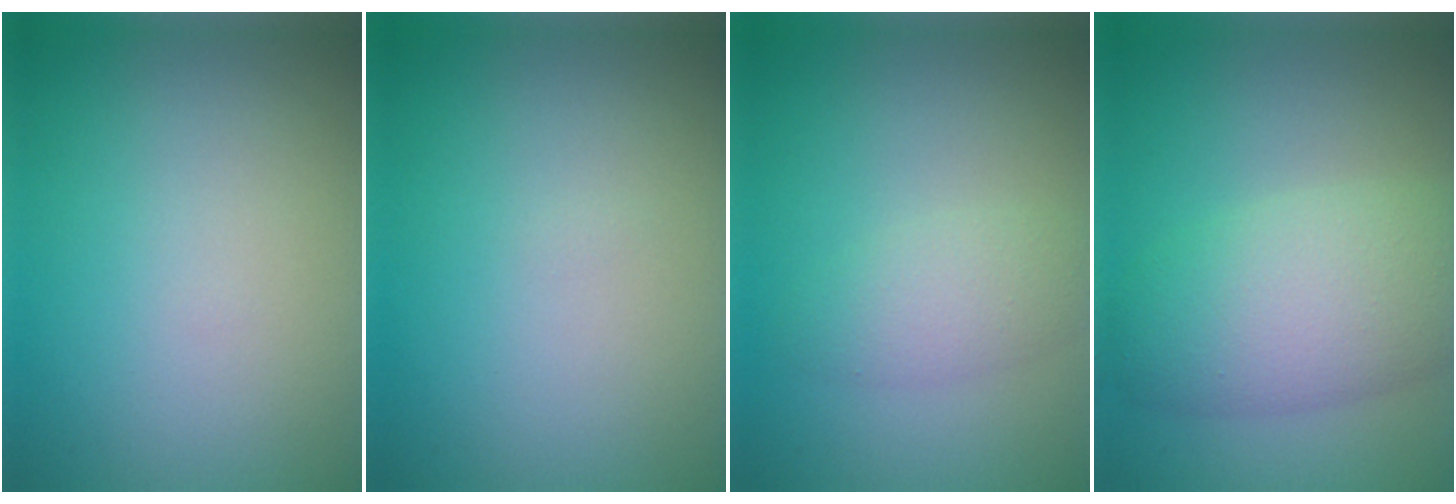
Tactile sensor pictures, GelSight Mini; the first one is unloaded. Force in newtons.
{"total": 0.0}
{"total": 2.5, "press": 2.5, "slide": 0.1}
{"total": 7.0, "press": 7.0, "slide": 0.3}